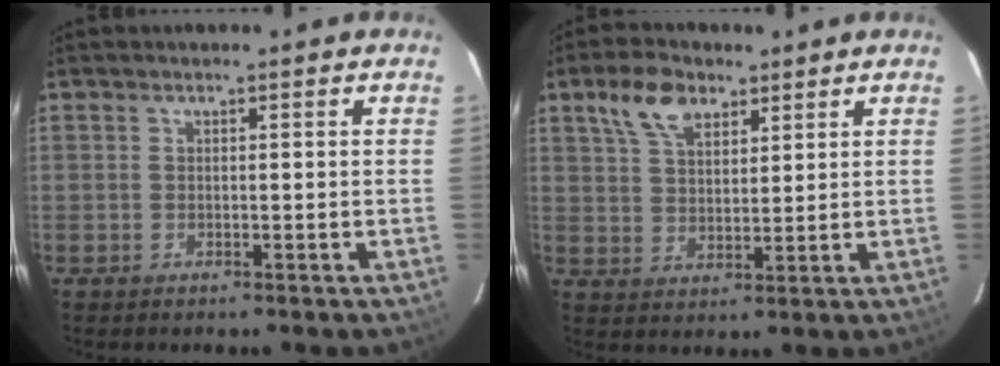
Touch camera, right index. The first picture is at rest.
{"total": 8.3, "force": [4.8, 4.4, 5.0], "torque": [-0.097, 0.021, 0.092]}